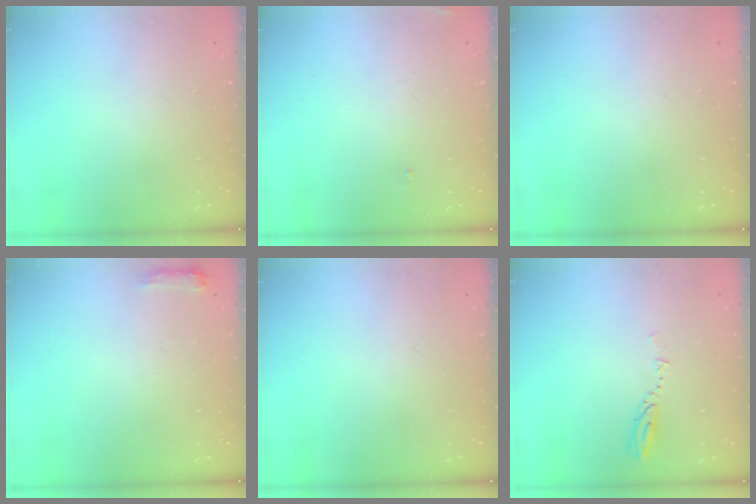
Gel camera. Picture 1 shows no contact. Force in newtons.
{"total": 7.4, "press": 5.5, "slide": 5.0}
{"total": 1.0, "press": 0.1, "slide": 1.0}
{"total": 4.8, "press": 4.8, "slide": 0.8}
{"total": 0.0}
{"total": 3.6, "press": 3.6, "slide": 0.2}